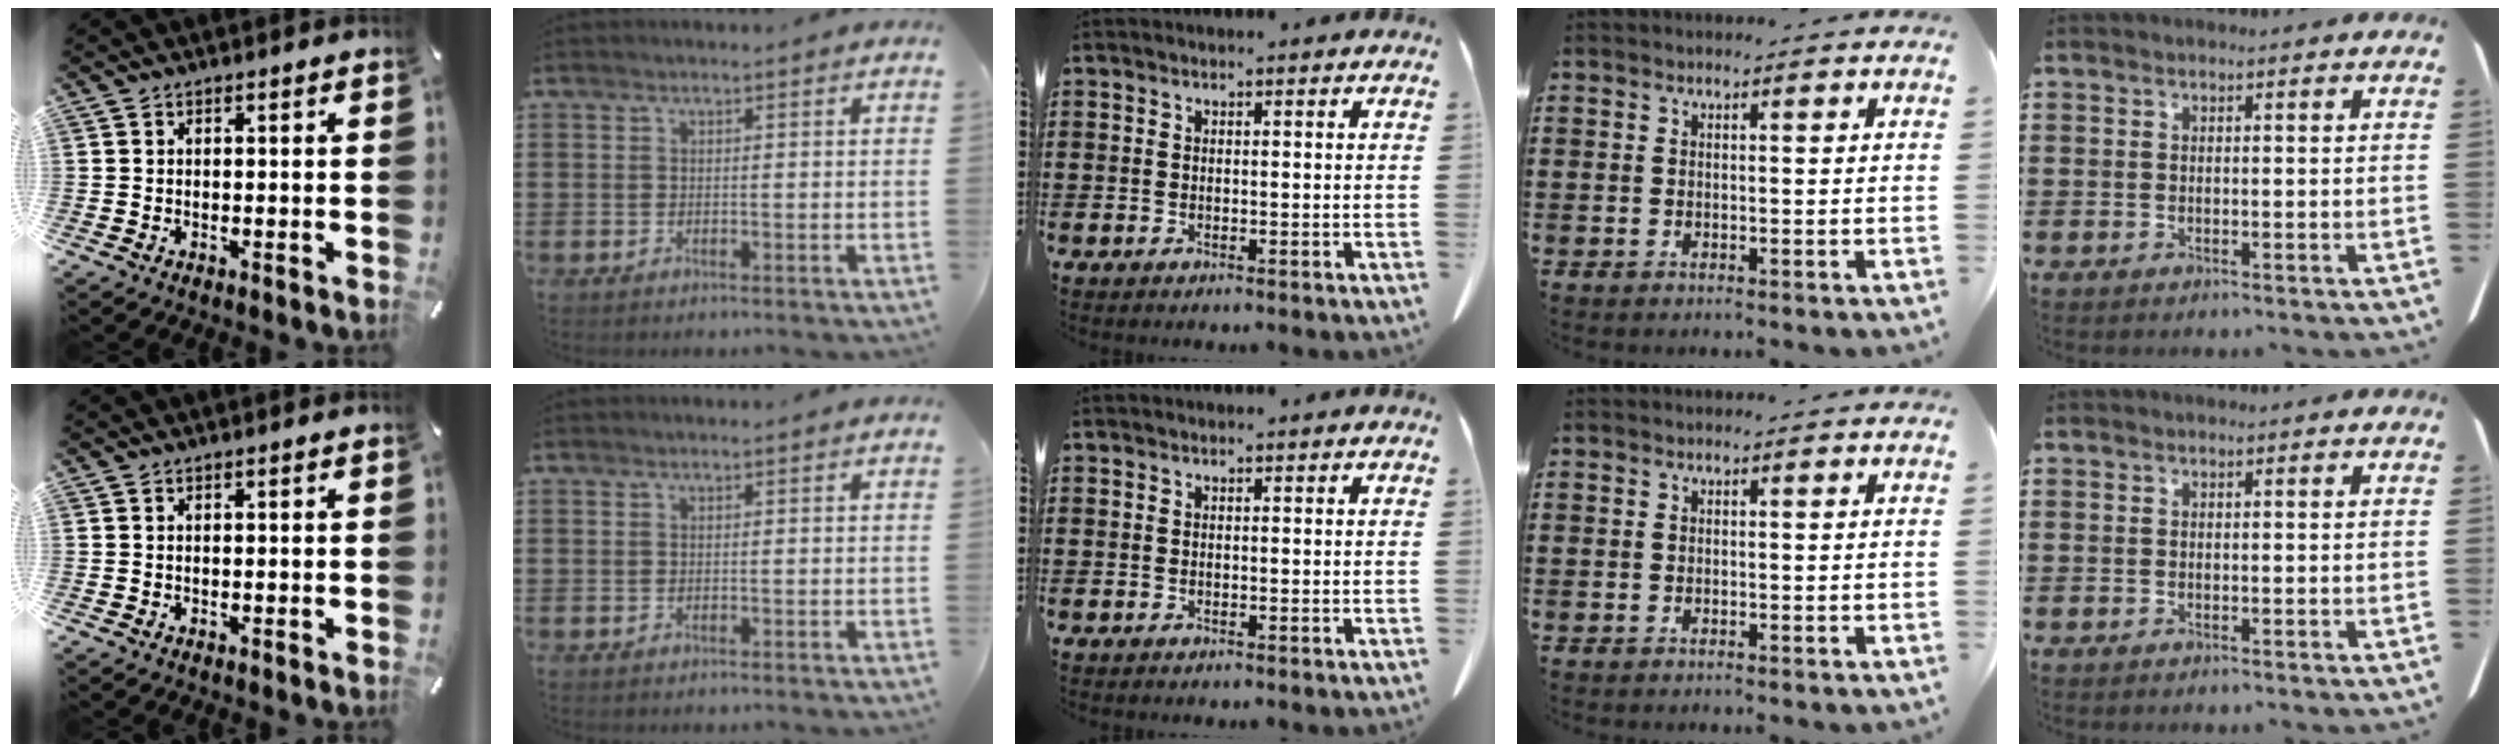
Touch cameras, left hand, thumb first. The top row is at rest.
{}